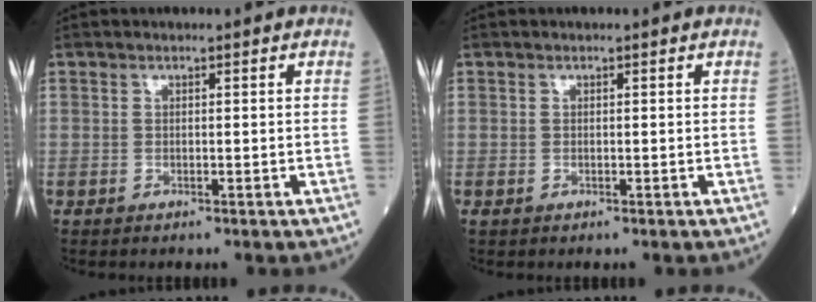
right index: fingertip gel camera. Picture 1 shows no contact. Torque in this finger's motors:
{"motor_torque": [-0.05, -0.03, -0.04, 0.01]}